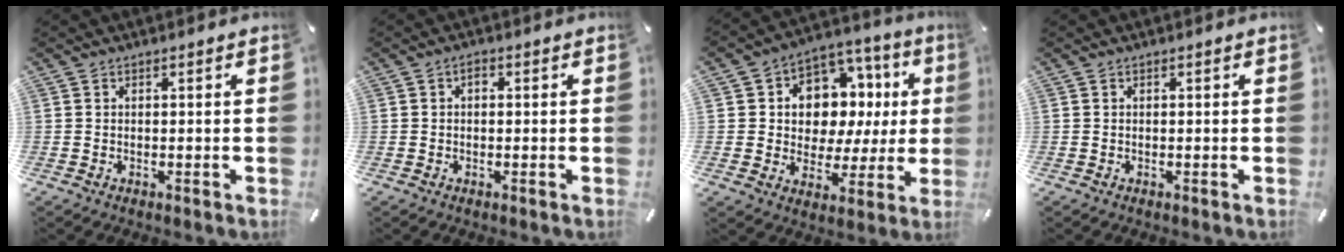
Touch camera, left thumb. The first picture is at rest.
{"total": 1.3, "force": [0.0, 0.9, 1.0], "torque": [-0.020, 0.008, -0.002]}
{"total": 11.2, "force": [3.1, 9.7, 4.5], "torque": [-0.070, -0.032, 0.066]}
{"total": 0.0}